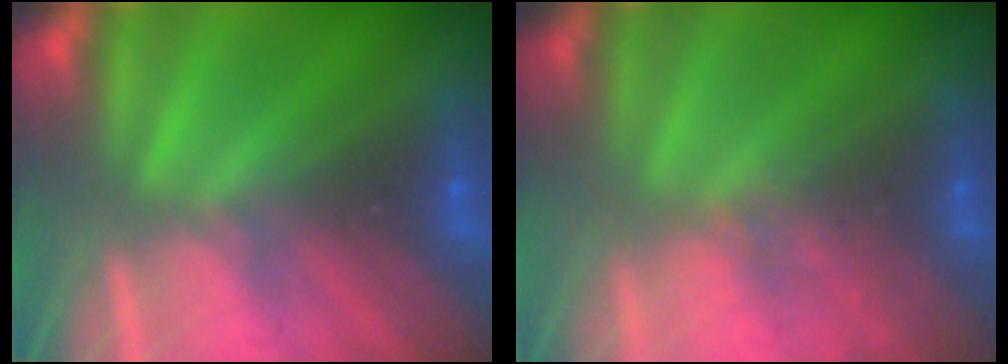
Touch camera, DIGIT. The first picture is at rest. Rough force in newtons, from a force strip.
{"total": 2.4}